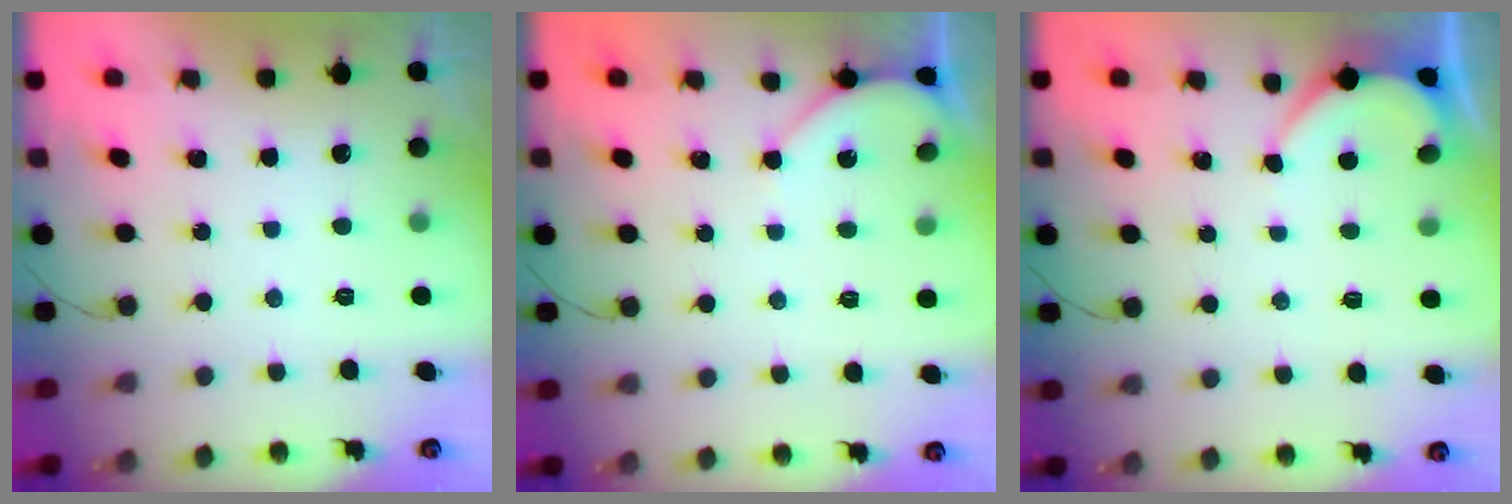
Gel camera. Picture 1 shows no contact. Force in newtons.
{"total": 4.1, "press": 4.1, "slide": 0.2}
{"total": 2.5, "press": 2.5, "slide": 0.3}